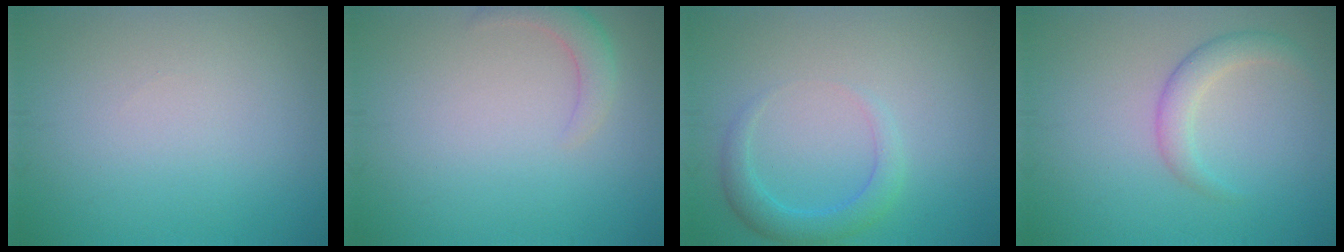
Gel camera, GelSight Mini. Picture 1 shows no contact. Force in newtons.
{"total": 2.1, "press": 2.1, "slide": 0.2}
{"total": 2.6, "press": 2.6, "slide": 0.2}
{"total": 2.3, "press": 2.3, "slide": 0.1}